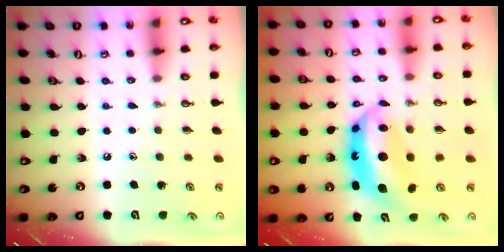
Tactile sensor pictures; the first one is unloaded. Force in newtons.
{"total": 9.3, "press": 9.2, "slide": 1.0}